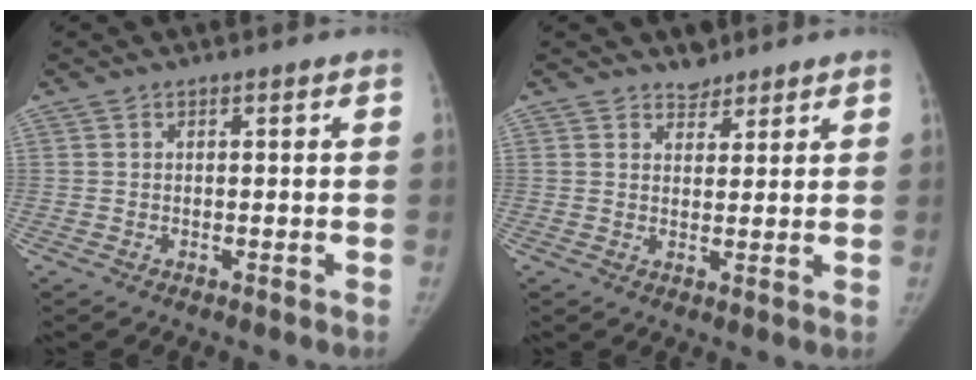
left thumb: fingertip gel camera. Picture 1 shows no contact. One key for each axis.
{"total": 2.9, "fx": 2.3, "fy": 1.7, "fz": 0.0, "tx": 0.022, "ty": -0.017, "tz": 0.029}